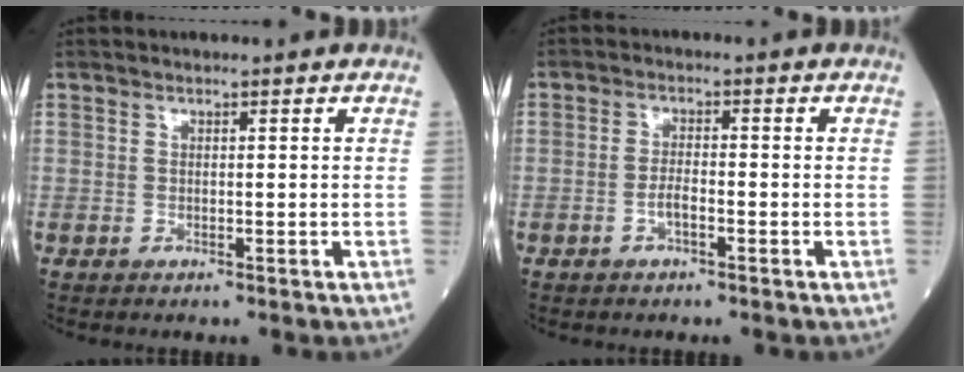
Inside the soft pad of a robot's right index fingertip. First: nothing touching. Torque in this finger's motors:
{"motor_torque": [-0.17, -0.07, 0.04, 0.02]}